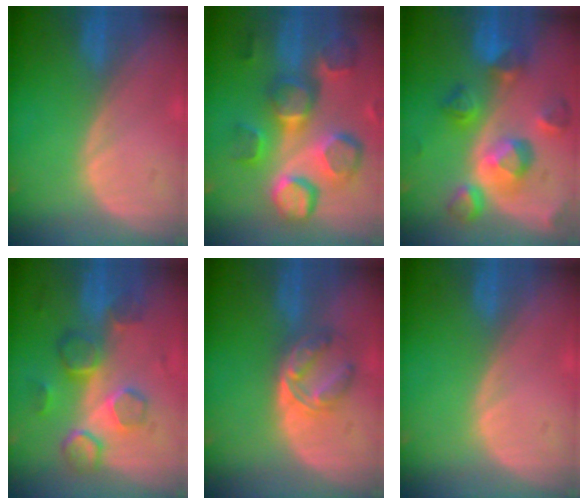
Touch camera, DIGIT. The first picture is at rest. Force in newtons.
{"total": 12.6, "press": 11.2, "slide": 5.7}
{"total": 10.4, "press": 9.3, "slide": 4.6}
{"total": 8.8, "press": 7.9, "slide": 3.7}
{"total": 5.6, "press": 5.4, "slide": 1.4}
{"total": 0.0}